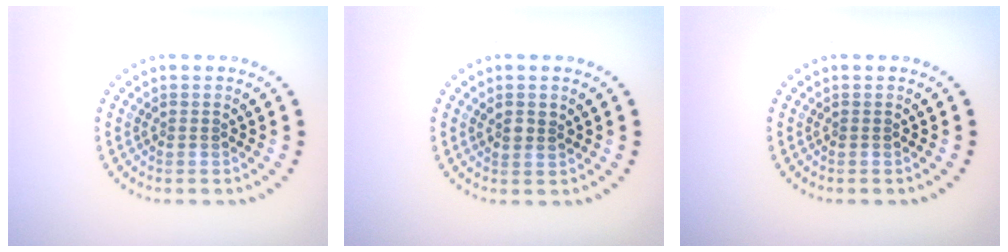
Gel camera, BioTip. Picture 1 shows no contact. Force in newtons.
{"total": 1.5, "press": 1.3, "slide": 0.6}
{"total": 0.0}